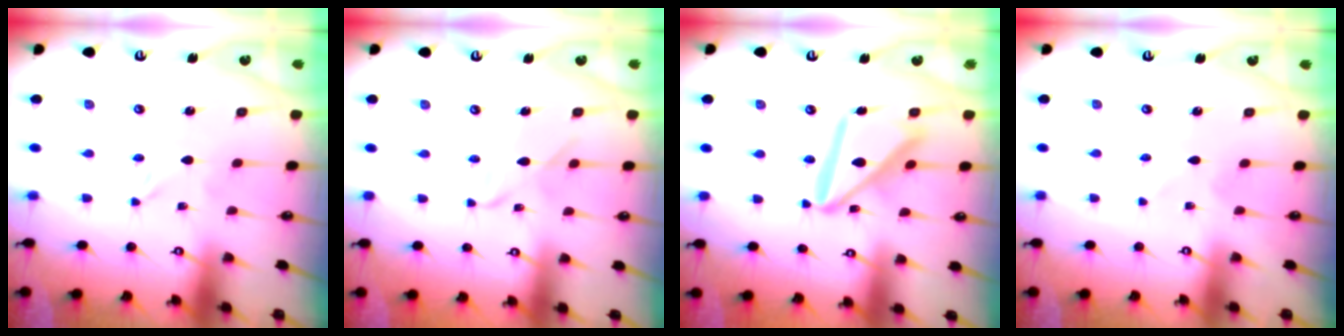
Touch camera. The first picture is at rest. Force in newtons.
{"total": 7.3, "press": 7.3, "slide": 0.6}
{"total": 17.0, "press": 16.9, "slide": 1.7}
{"total": 1.4, "press": 1.4, "slide": 0.3}